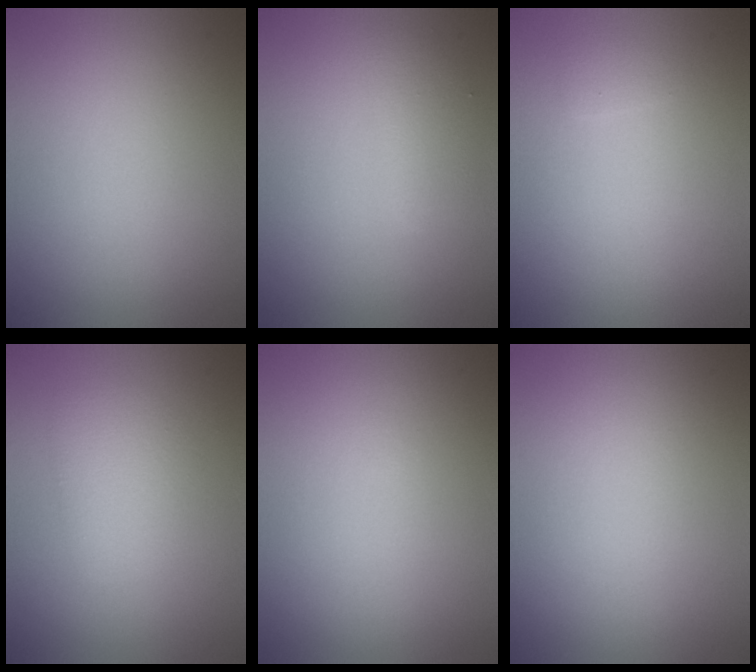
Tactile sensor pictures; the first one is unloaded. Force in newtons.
{"total": 1.9, "press": 1.9, "slide": 0.1}
{"total": 0.5, "press": 0.5, "slide": 0.0}
{"total": 2.3, "press": 2.3, "slide": 0.1}
{"total": 0.0}
{"total": 0.0}